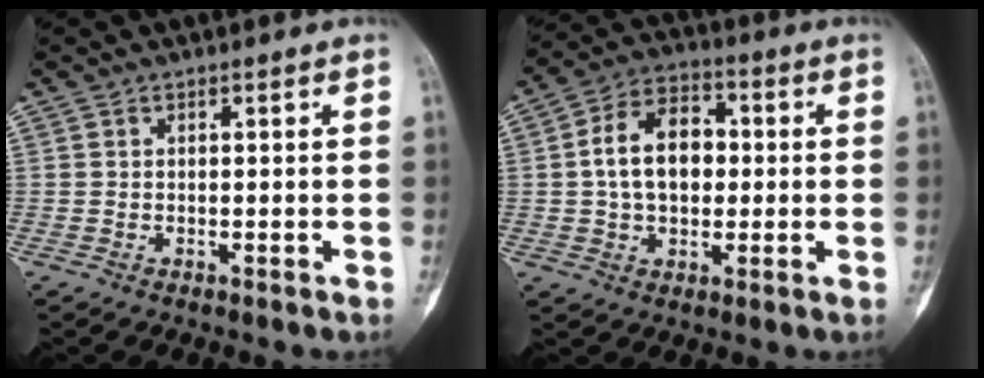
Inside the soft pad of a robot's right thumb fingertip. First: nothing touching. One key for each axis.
{"total": 11.9, "fx": 0.5, "fy": 8.0, "fz": 8.7, "tx": -0.131, "ty": 0.021, "tz": 0.002}